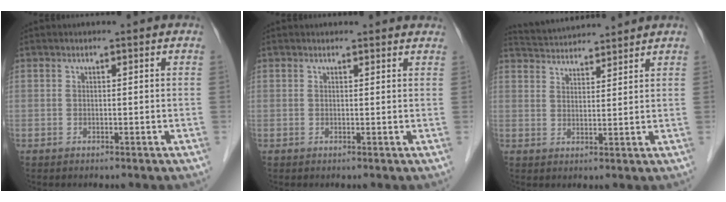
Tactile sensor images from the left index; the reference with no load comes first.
{"total": 3.3, "force": [3.1, 1.0, 0.5], "torque": [-0.004, 0.010, 0.024]}
{"total": 7.8, "force": [7.7, 0.4, 1.3], "torque": [-0.035, 0.031, 0.127]}